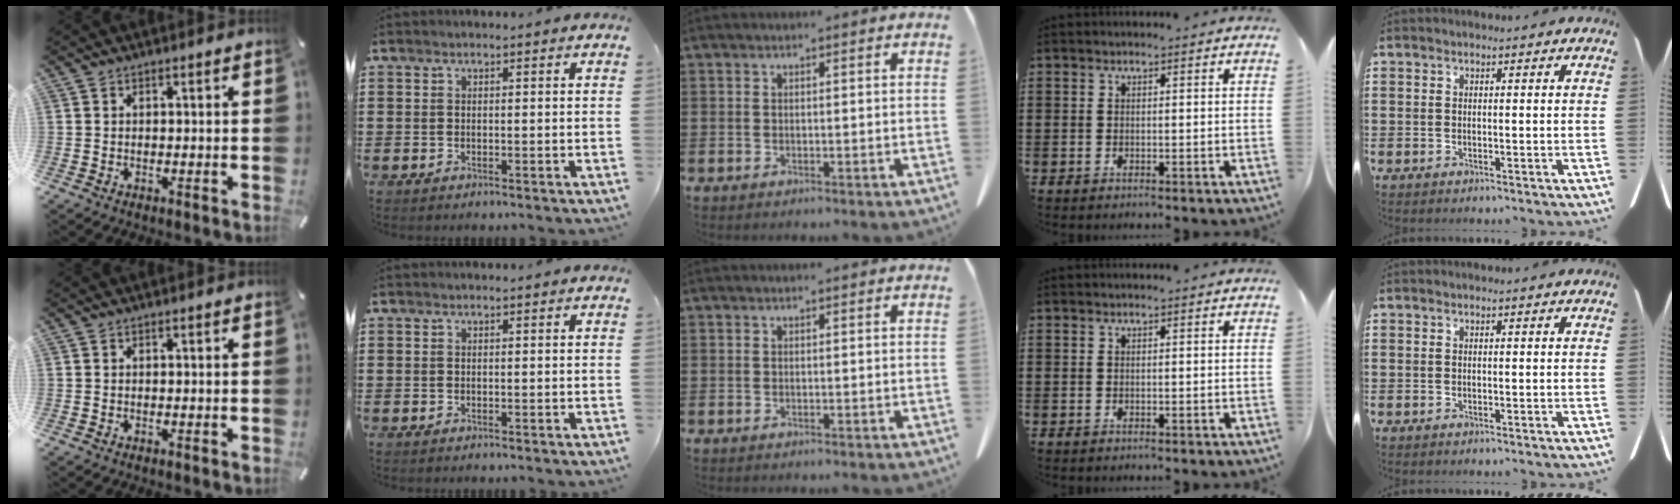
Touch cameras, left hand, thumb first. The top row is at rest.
{}